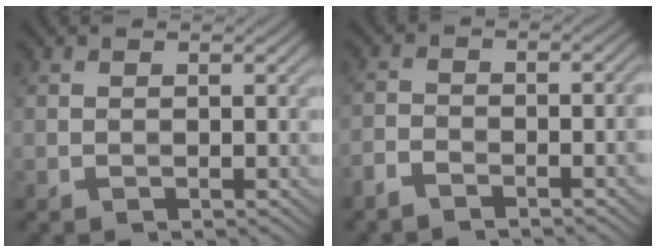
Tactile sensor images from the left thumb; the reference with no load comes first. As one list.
[{"total": 4.1, "force": [-3.0, 1.0, 2.6], "torque": [-0.048, -0.002, -0.062]}]